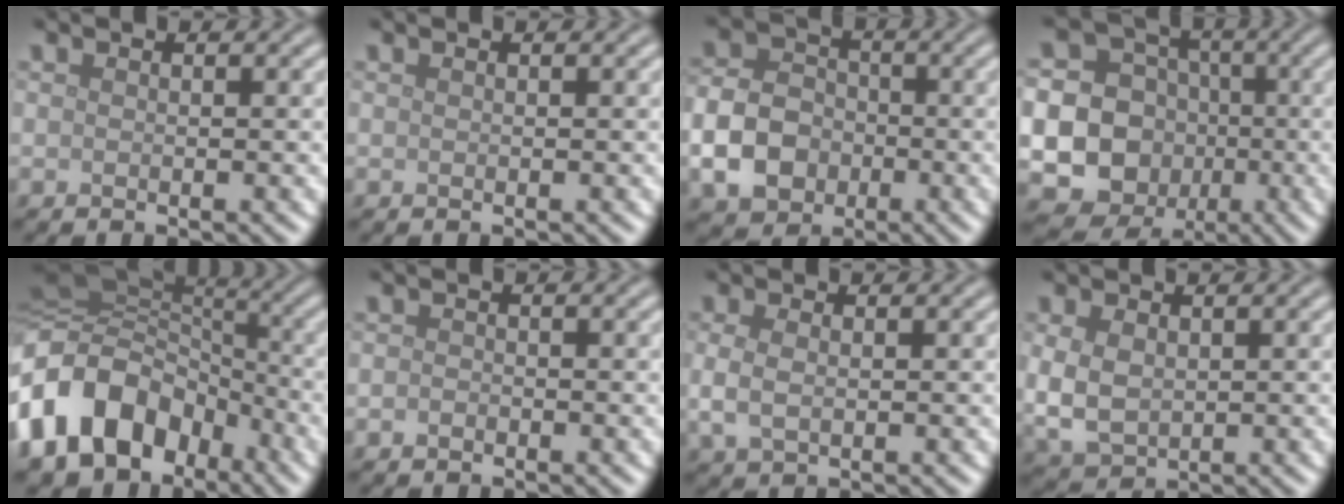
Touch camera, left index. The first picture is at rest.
{"total": 0.0}
{"total": 6.0, "force": [-1.9, 4.7, 3.1], "torque": [-0.065, -0.002, -0.045]}
{"total": 22.4, "force": [-4.1, 21.5, 5.1], "torque": [-0.144, -0.030, -0.103]}
{"total": 15.5, "force": [-6.5, 11.6, 8.0], "torque": [-0.191, -0.009, -0.118]}
{"total": 0.7, "force": [-0.4, 0.5, 0.2], "torque": [-0.004, -0.003, -0.009]}
{"total": 2.3, "force": [-0.1, 1.5, 1.8], "torque": [-0.044, -0.003, -0.001]}
{"total": 4.1, "force": [0.2, 3.0, 2.7], "torque": [-0.069, -0.004, 0.010]}